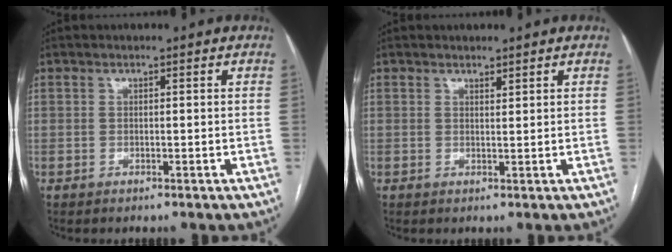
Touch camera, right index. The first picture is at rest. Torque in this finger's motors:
{"motor_torque": [-0.28, 0.35, -0.01, -0.01]}